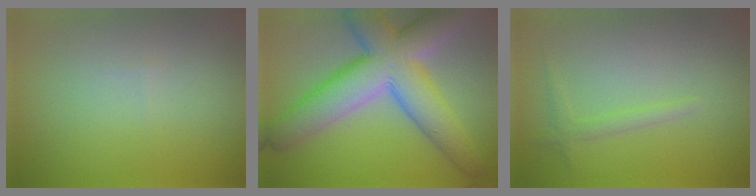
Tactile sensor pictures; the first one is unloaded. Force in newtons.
{"total": 11.5, "press": 11.4, "slide": 1.0}
{"total": 1.3, "press": 1.3, "slide": 0.1}